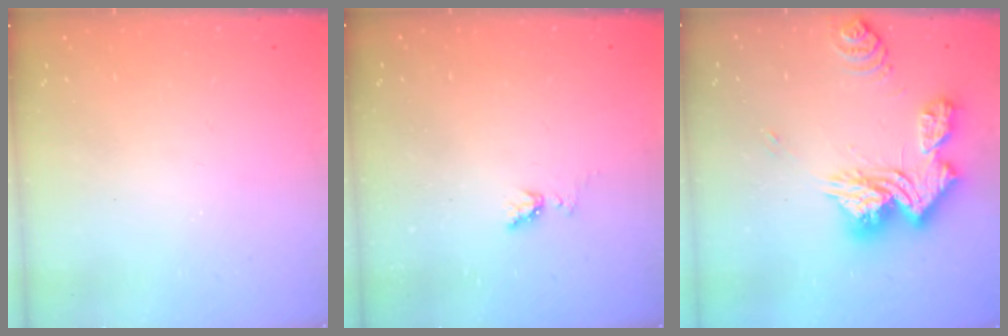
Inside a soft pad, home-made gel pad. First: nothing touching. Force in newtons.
{"total": 4.0, "press": 3.9, "slide": 0.5}
{"total": 18.7, "press": 18.6, "slide": 1.9}